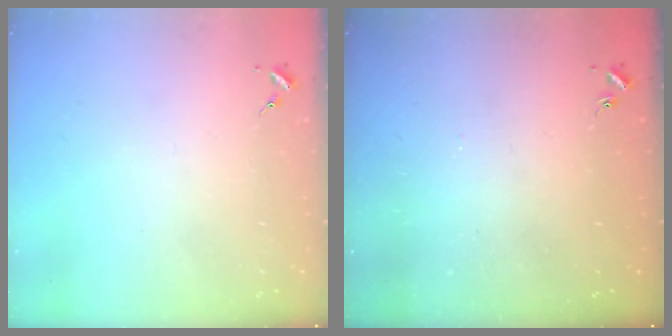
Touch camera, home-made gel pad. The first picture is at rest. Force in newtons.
{"total": 0.9, "press": 0.8, "slide": 0.2}